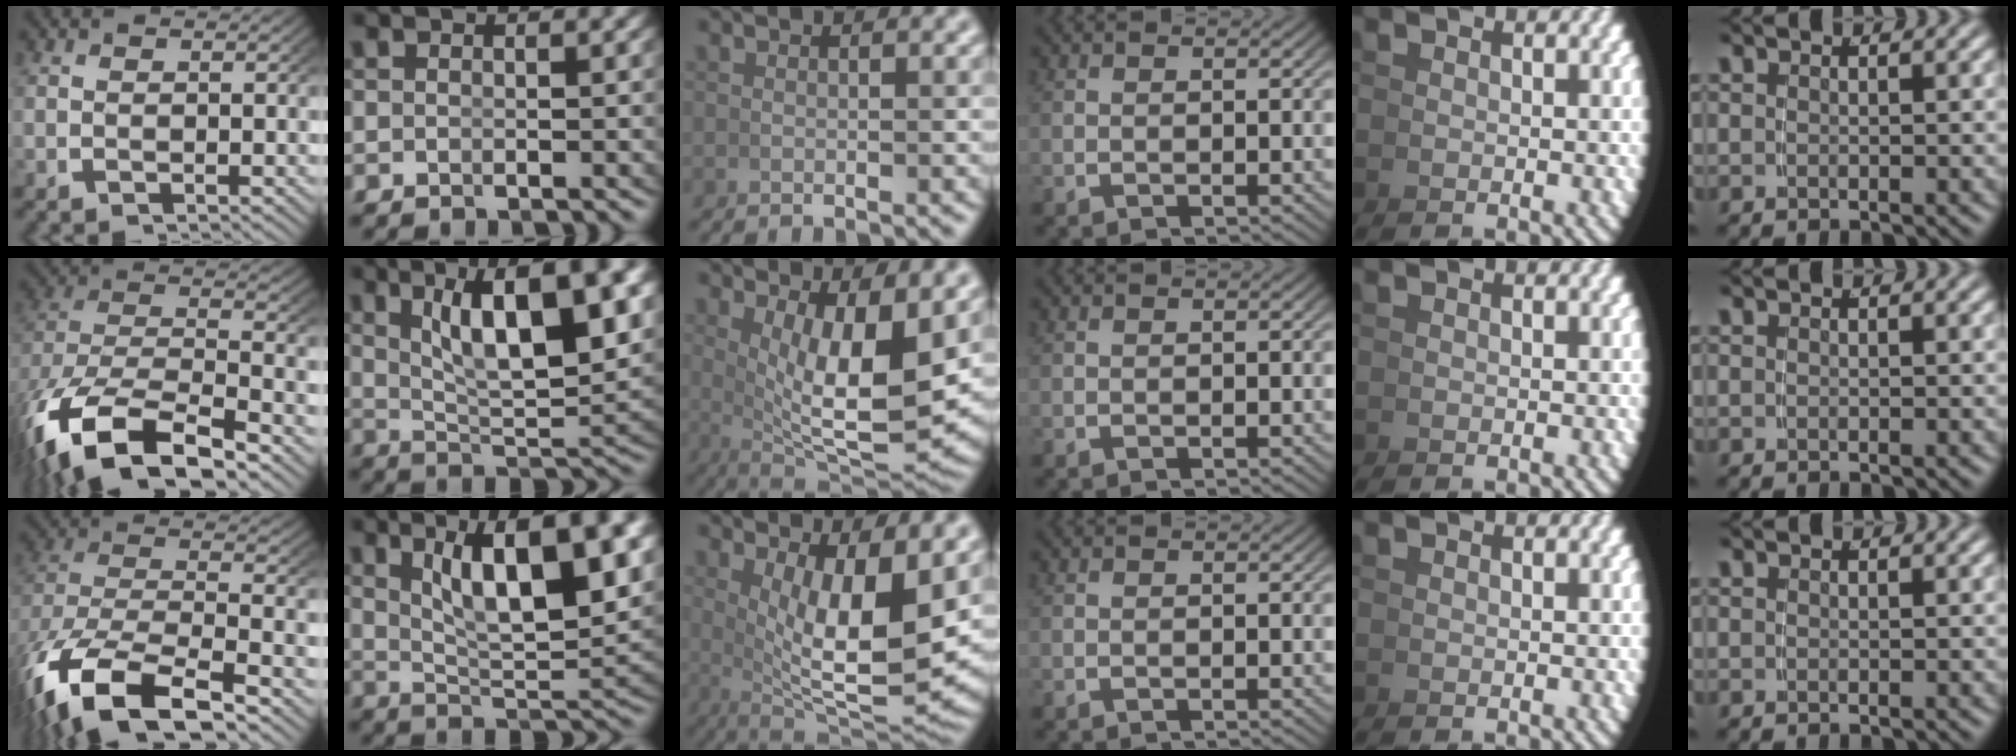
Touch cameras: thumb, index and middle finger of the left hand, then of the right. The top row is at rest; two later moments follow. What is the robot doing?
{"motion": "lift_and_place", "object": "cup"}